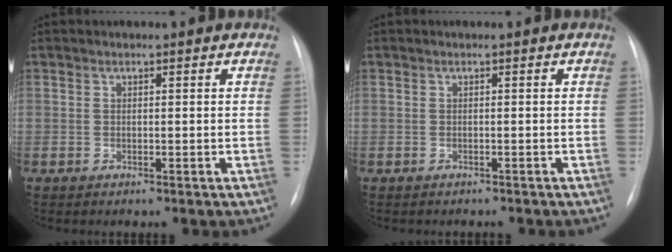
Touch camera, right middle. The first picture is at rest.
{"total": 2.3, "force": [-2.0, 0.8, 0.7], "torque": [-0.014, -0.004, -0.022]}